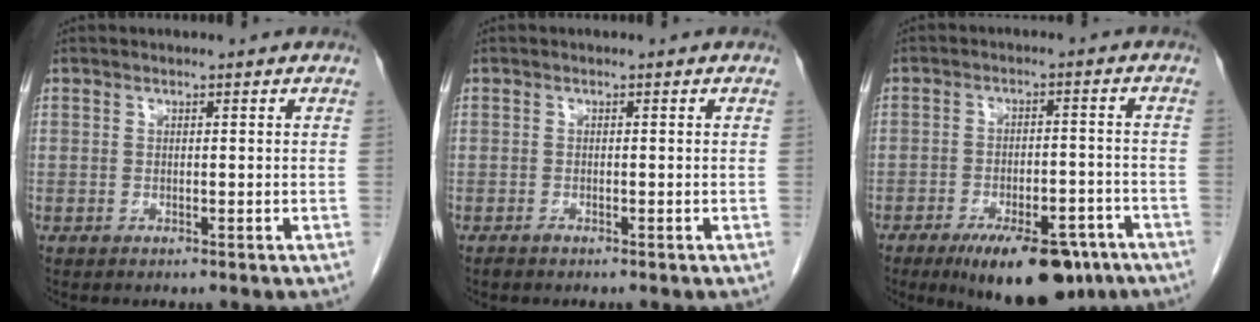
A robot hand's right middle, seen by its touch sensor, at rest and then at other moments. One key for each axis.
{"total": 0.5, "fx": -0.5, "fy": 0.1, "fz": 0.2, "tx": -0.008, "ty": -0.001, "tz": -0.008}
{"total": 13.9, "fx": -9.5, "fy": 5.1, "fz": 8.7, "tx": -0.107, "ty": 0.001, "tz": -0.138}